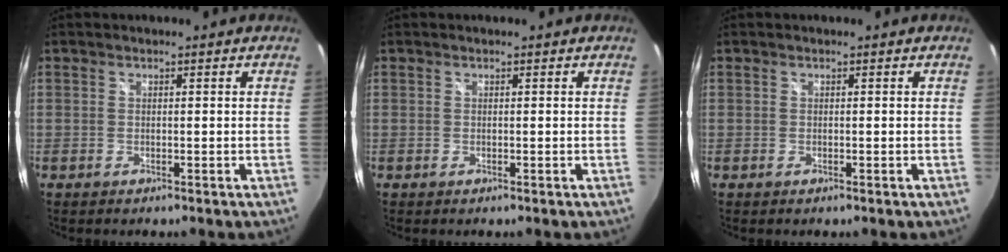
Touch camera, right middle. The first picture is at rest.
{"total": 0.0}
{"total": 0.0}